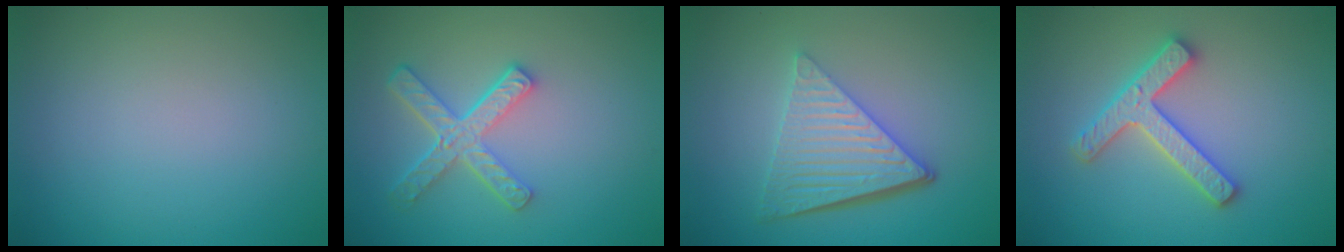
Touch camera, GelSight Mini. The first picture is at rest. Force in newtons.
{"total": 4.5, "press": 3.4, "slide": 3.0}
{"total": 6.5, "press": 4.4, "slide": 4.8}
{"total": 4.2, "press": 4.2, "slide": 0.7}